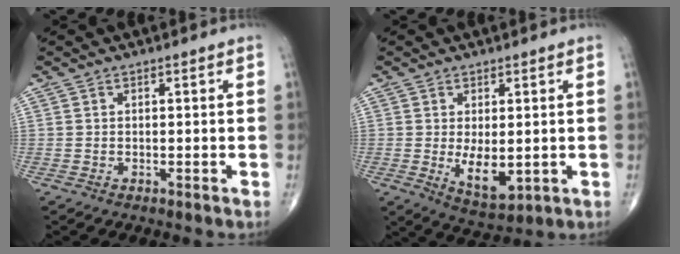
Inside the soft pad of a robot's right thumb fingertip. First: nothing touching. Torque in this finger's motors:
{"motor_torque": [1.46, 3.55, 0.26, 0.39, 0.11]}